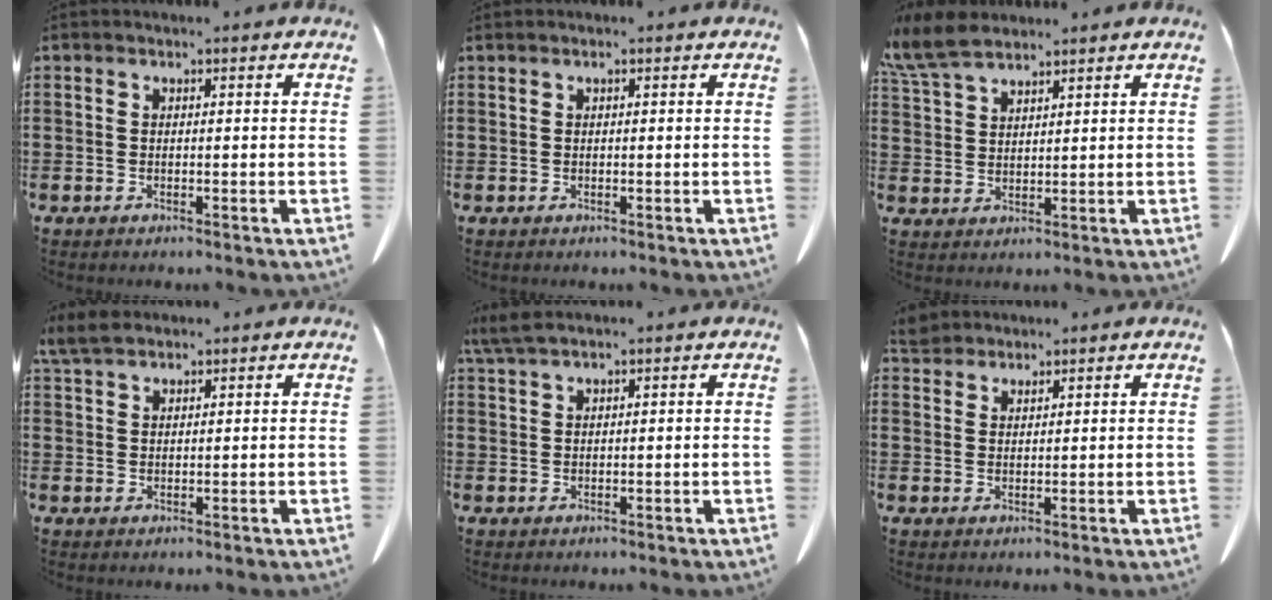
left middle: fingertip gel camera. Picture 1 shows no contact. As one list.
[{"total": 0.0}, {"total": 6.2, "force": [5.0, 2.0, 3.1], "torque": [-0.084, -0.005, 0.093]}, {"total": 3.6, "force": [2.9, 1.1, 1.9], "torque": [-0.044, 0.002, 0.055]}, {"total": 2.4, "force": [1.8, 0.2, 1.6], "torque": [-0.035, 0.001, 0.034]}, {"total": 3.0, "force": [2.9, 0.6, 0.6], "torque": [-0.020, -0.001, 0.057]}]